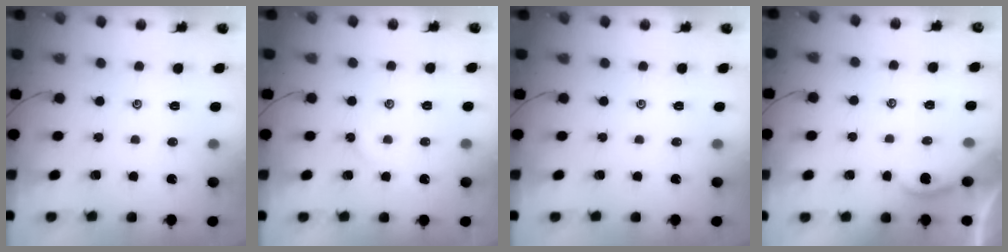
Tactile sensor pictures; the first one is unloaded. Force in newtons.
{"total": 4.2, "press": 4.2, "slide": 0.4}
{"total": 0.0}
{"total": 1.2, "press": 1.2, "slide": 0.1}